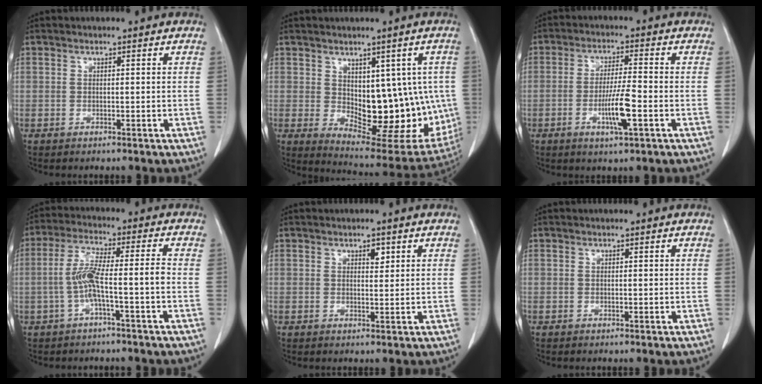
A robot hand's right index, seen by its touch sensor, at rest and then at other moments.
{"total": 16.5, "force": [-0.1, 8.1, 14.3], "torque": [-0.175, -0.001, 0.029]}
{"total": 6.6, "force": [-2.2, 0.3, 6.2], "torque": [-0.115, -0.006, -0.037]}
{"total": 6.8, "force": [-1.8, 0.1, 6.5], "torque": [-0.131, 0.022, -0.031]}
{"total": 1.7, "force": [0.9, 0.7, 1.2], "torque": [-0.016, -0.004, 0.014]}
{"total": 0.0}